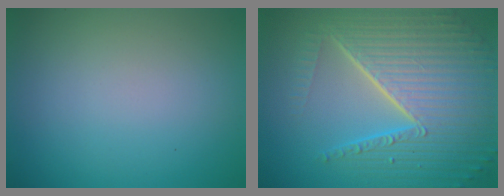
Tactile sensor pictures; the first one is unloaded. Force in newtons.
{"total": 10.2, "press": 6.5, "slide": 7.8}